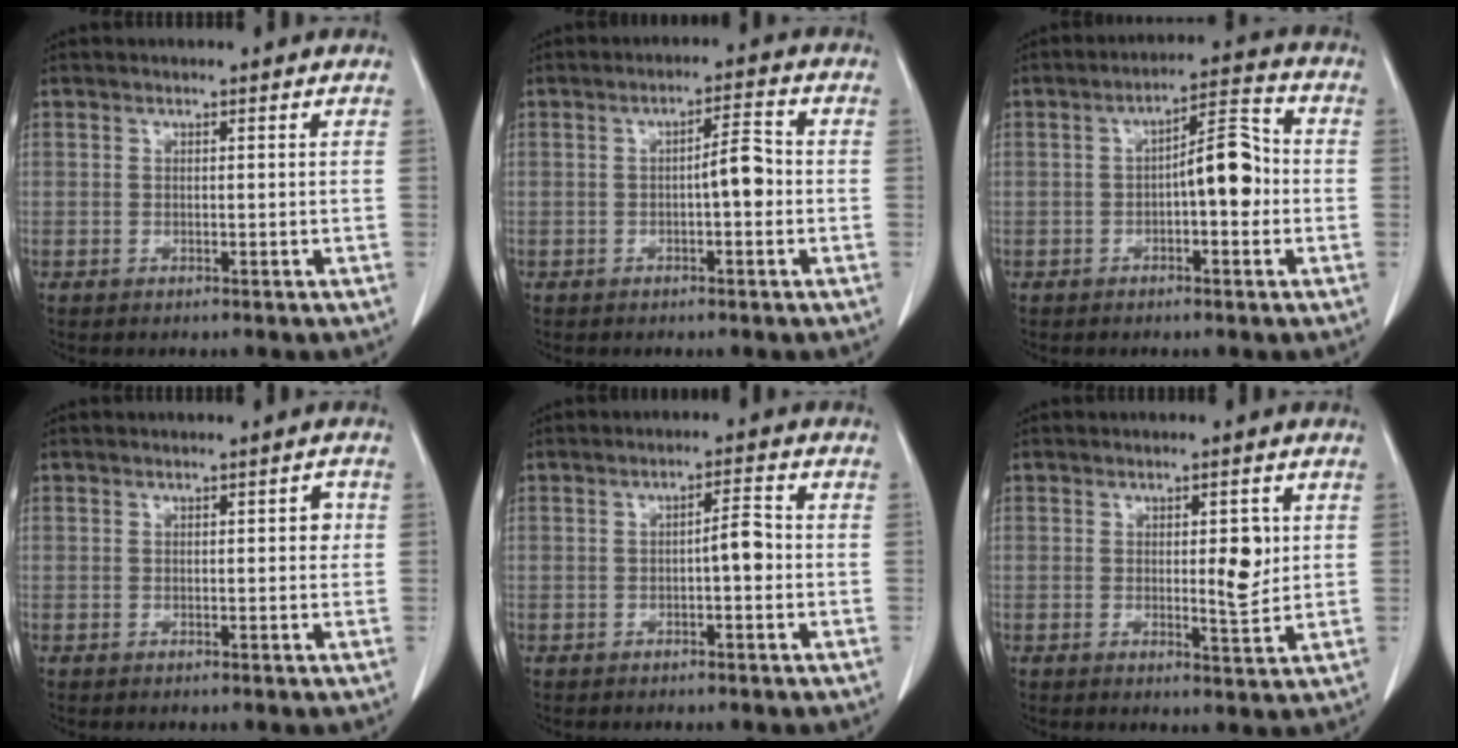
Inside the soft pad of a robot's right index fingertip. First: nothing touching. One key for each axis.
{"total": 4.0, "fx": -0.6, "fy": 0.8, "fz": 3.9, "tx": -0.060, "ty": 0.010, "tz": -0.009}
{"total": 7.4, "fx": -0.8, "fy": 2.2, "fz": 7.0, "tx": -0.106, "ty": 0.028, "tz": -0.012}
{"total": 1.8, "fx": 0.2, "fy": 0.8, "fz": 1.6, "tx": -0.014, "ty": 0.005, "tz": 0.001}
{"total": 3.2, "fx": -0.5, "fy": 0.6, "fz": 3.1, "tx": -0.046, "ty": 0.008, "tz": -0.009}
{"total": 4.5, "fx": 0.7, "fy": 1.2, "fz": 4.2, "tx": -0.062, "ty": -0.006, "tz": 0.012}